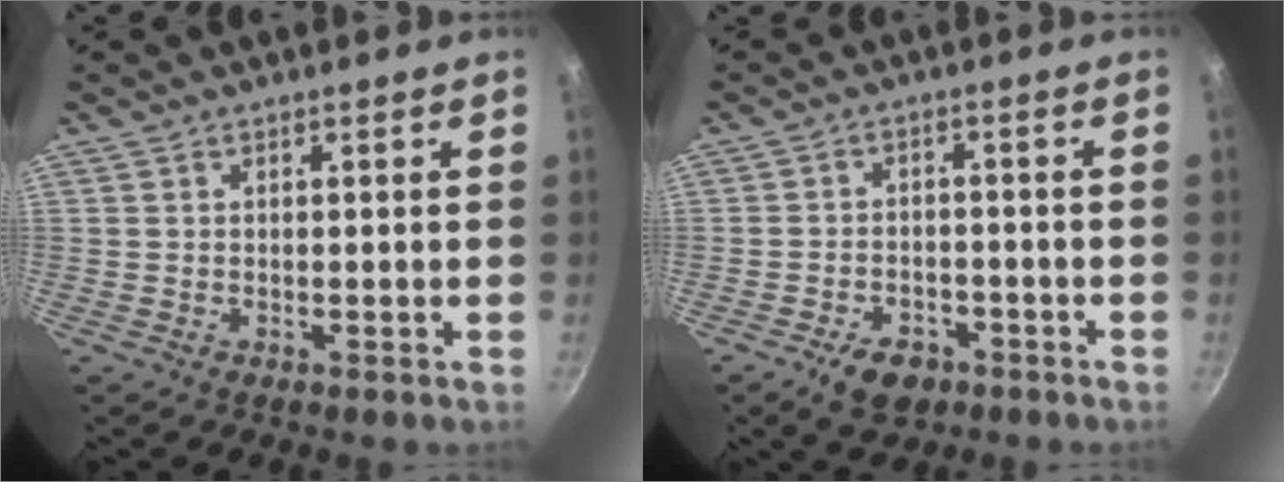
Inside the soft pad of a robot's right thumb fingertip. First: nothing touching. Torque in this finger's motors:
{"motor_torque": [0.02, 0.14, 0.32, 0.29, 0.11]}